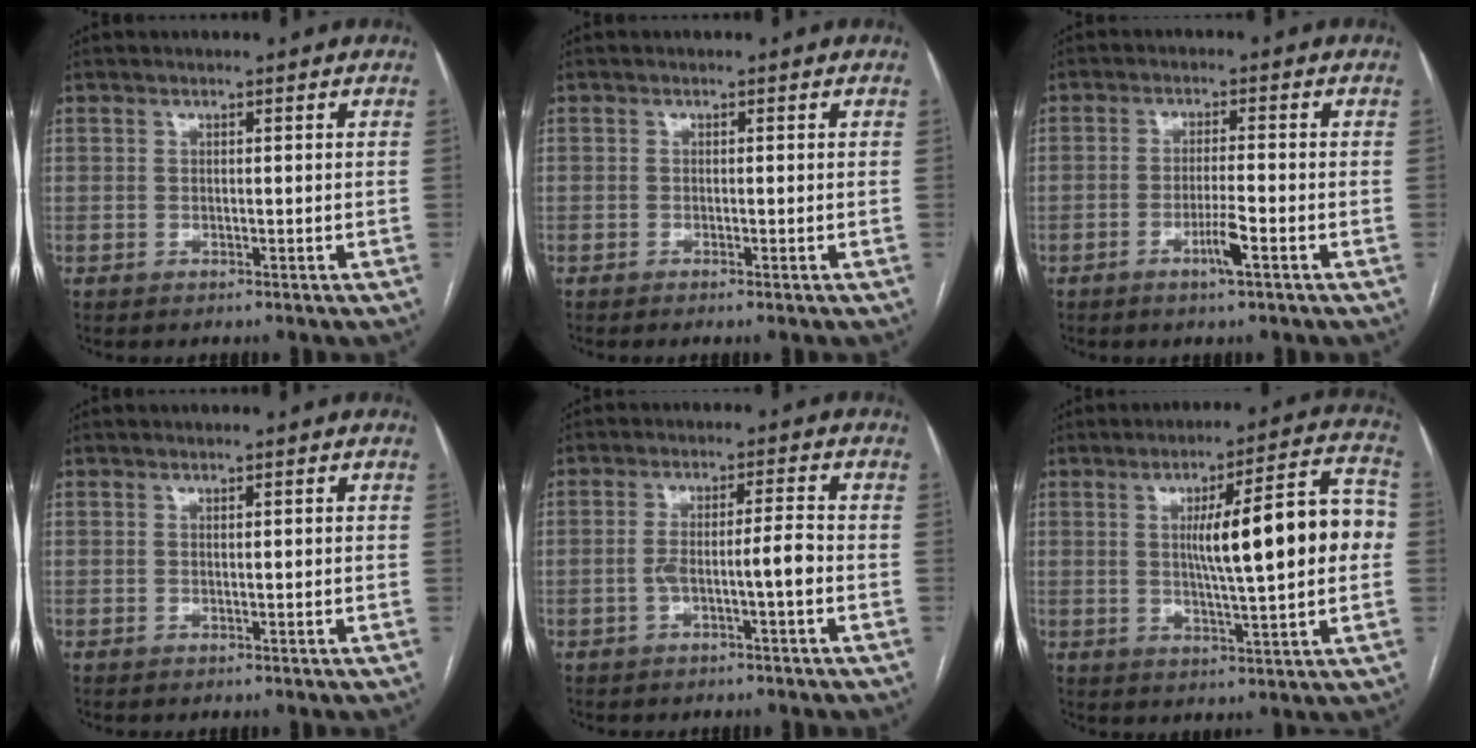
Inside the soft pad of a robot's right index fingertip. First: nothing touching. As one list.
[{"total": 0.7, "force": [-0.5, -0.2, 0.5], "torque": [-0.010, 0.000, -0.007]}, {"total": 3.8, "force": [-1.9, -0.3, 3.3], "torque": [-0.067, -0.007, -0.035]}, {"total": 0.5, "force": [0.1, 0.0, 0.5], "torque": [-0.008, 0.001, 0.002]}, {"total": 4.4, "force": [-1.5, -0.1, 4.1], "torque": [-0.079, 0.016, -0.020]}, {"total": 15.4, "force": [1.2, 1.7, 15.2], "torque": [-0.216, 0.030, 0.018]}]